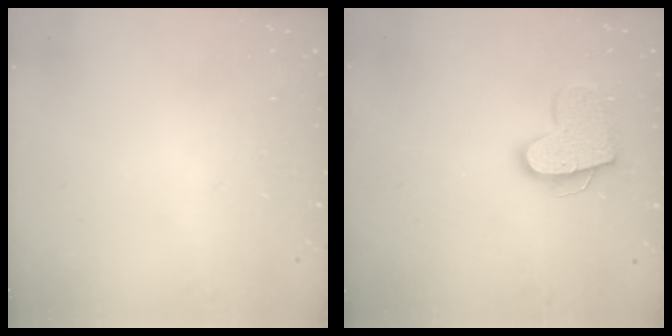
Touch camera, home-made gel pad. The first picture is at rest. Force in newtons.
{"total": 13.5, "press": 13.5, "slide": 0.9}